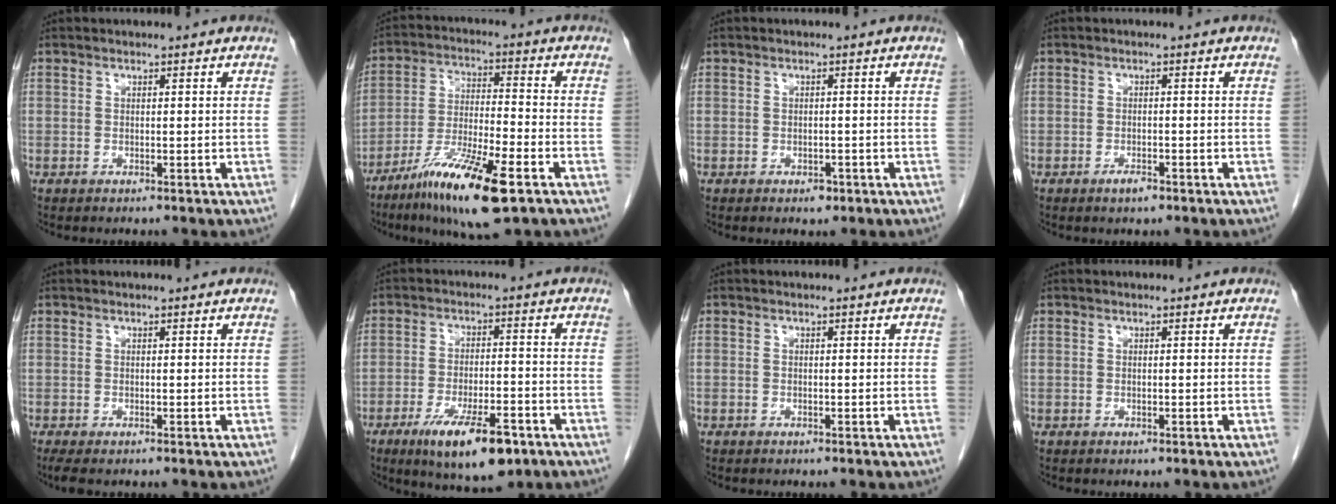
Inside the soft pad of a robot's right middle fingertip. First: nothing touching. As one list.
[{"total": 14.4, "force": [-8.4, 1.7, 11.6], "torque": [-0.222, -0.032, -0.147]}, {"total": 1.6, "force": [-0.9, 1.0, 0.8], "torque": [-0.009, 0.002, -0.007]}, {"total": 1.8, "force": [-1.2, 0.7, 1.2], "torque": [-0.021, 0.000, -0.017]}, {"total": 2.3, "force": [-1.7, 0.6, 1.4], "torque": [-0.023, -0.010, -0.025]}, {"total": 11.7, "force": [-6.9, 3.2, 8.9], "torque": [-0.146, -0.015, -0.104]}, {"total": 0.0}, {"total": 0.0}]